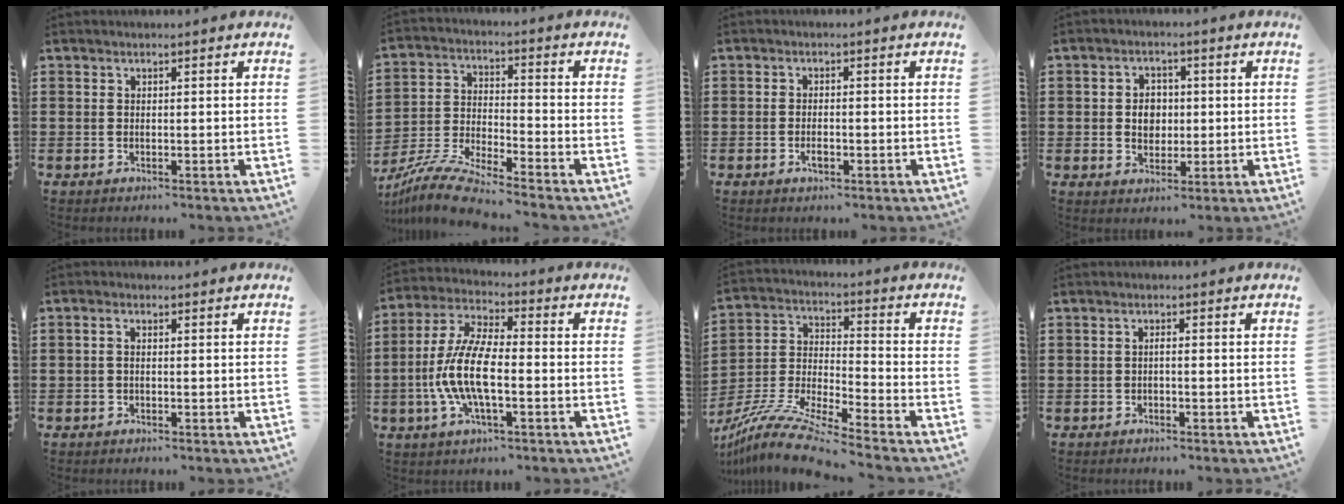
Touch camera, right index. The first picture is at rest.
{"total": 8.2, "force": [-7.7, 0.0, 2.8], "torque": [-0.072, -0.002, -0.158]}
{"total": 2.0, "force": [-0.9, 0.8, 1.6], "torque": [-0.031, 0.001, -0.015]}
{"total": 4.0, "force": [0.0, 3.3, 2.4], "torque": [-0.047, 0.010, -0.006]}
{"total": 0.6, "force": [-0.2, 0.3, 0.4], "torque": [-0.008, 0.000, -0.004]}
{"total": 9.8, "force": [-2.5, 3.2, 8.9], "torque": [-0.214, -0.013, -0.054]}
{"total": 10.4, "force": [-9.4, 0.1, 4.4], "torque": [-0.103, 0.002, -0.195]}
{"total": 0.7, "force": [-0.3, 0.2, 0.6], "torque": [-0.013, -0.002, -0.005]}